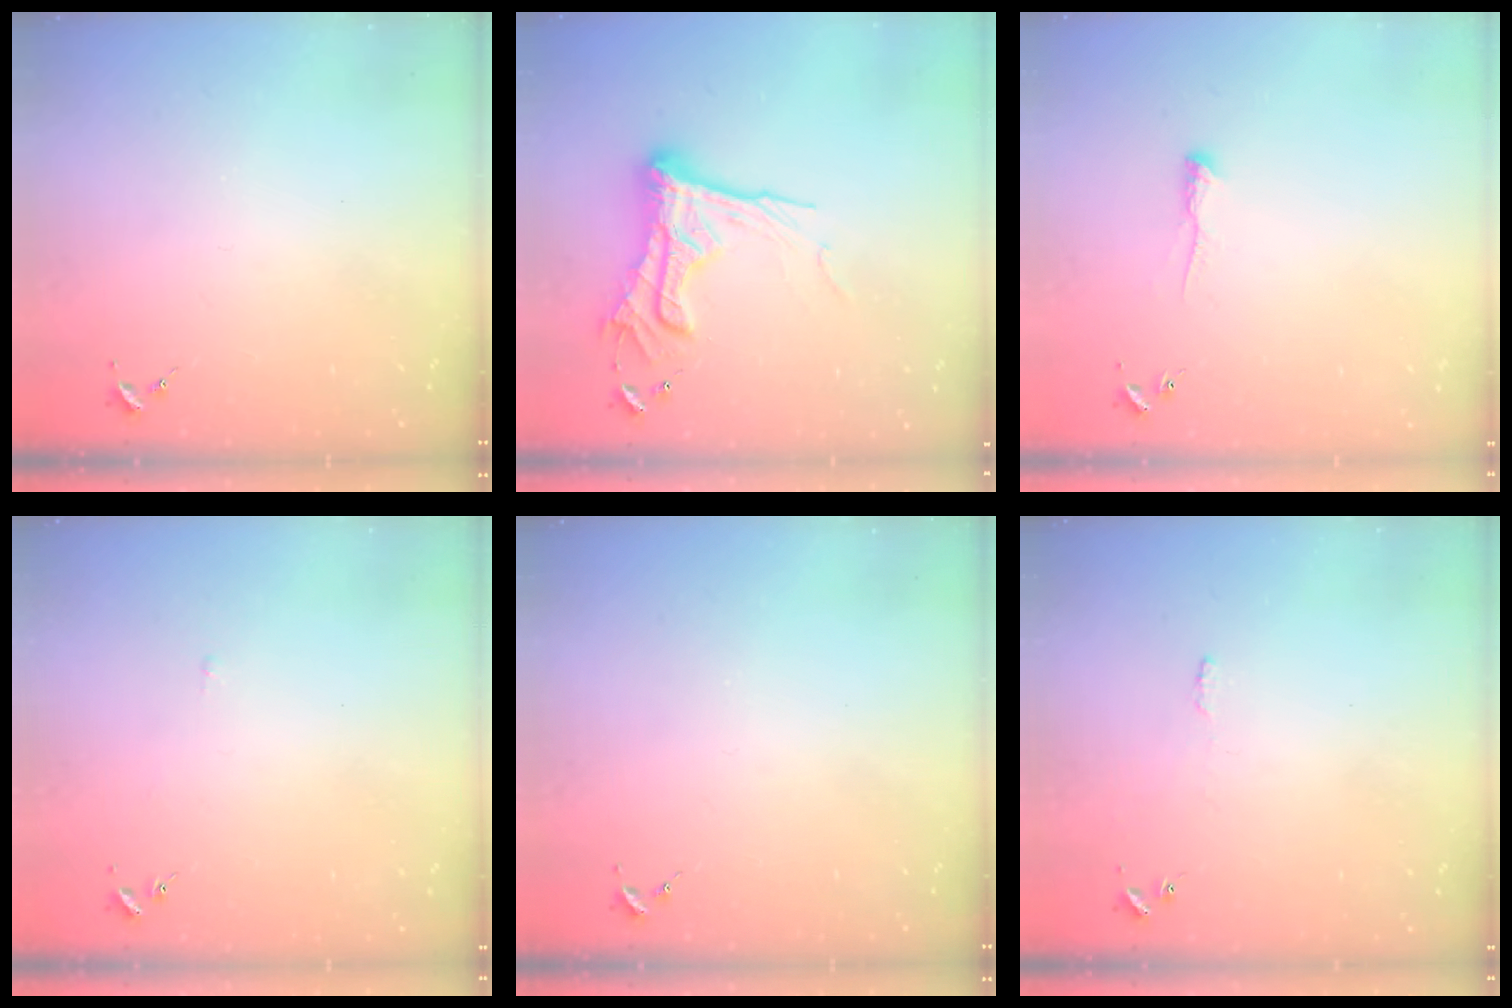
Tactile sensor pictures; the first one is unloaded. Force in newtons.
{"total": 17.7, "press": 17.7, "slide": 1.3}
{"total": 4.9, "press": 4.8, "slide": 0.8}
{"total": 2.4, "press": 2.4, "slide": 0.3}
{"total": 0.0}
{"total": 3.8, "press": 3.8, "slide": 0.4}